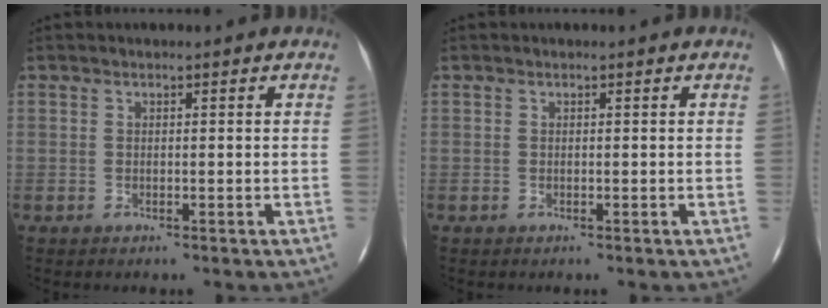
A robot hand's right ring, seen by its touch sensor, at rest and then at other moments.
{"total": 0.0}